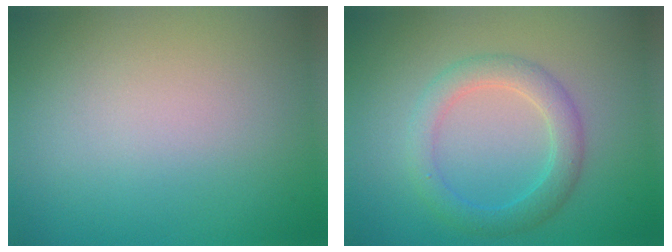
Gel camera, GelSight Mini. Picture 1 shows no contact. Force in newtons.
{"total": 3.2, "press": 3.2, "slide": 0.0}